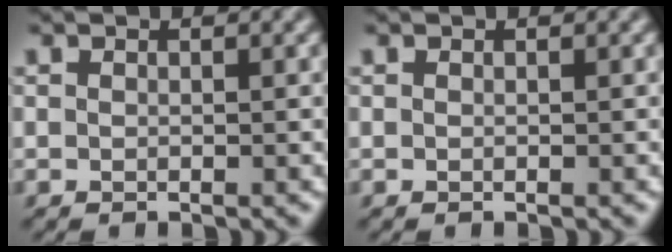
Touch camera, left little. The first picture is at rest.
{"total": 0.0}